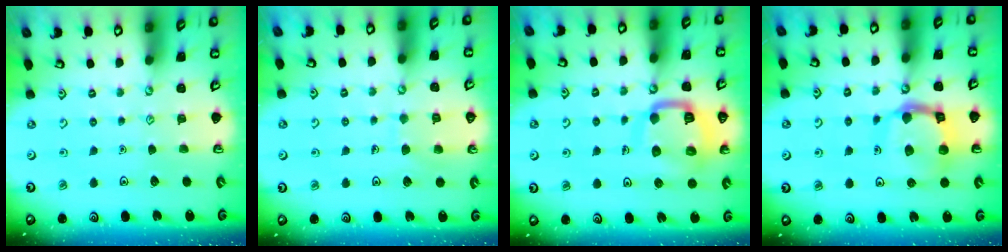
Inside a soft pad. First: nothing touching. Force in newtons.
{"total": 7.2, "press": 7.2, "slide": 0.5}
{"total": 13.8, "press": 13.8, "slide": 1.5}
{"total": 12.4, "press": 12.3, "slide": 1.4}